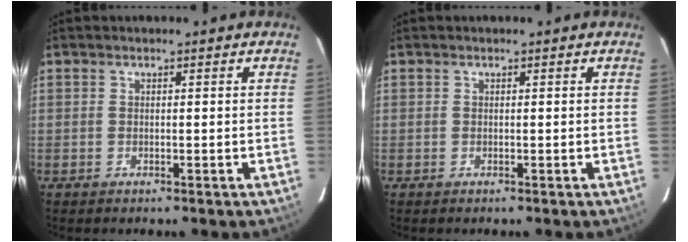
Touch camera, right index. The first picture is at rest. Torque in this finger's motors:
{"motor_torque": [-0.28, 0.28, 0.03, 0.00]}